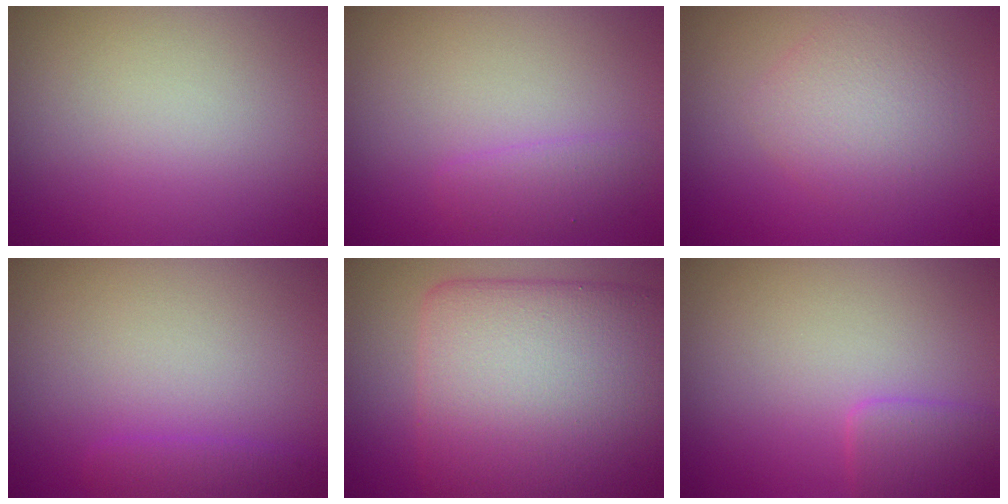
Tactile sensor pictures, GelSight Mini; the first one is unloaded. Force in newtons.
{"total": 1.6, "press": 1.6, "slide": 0.1}
{"total": 3.0, "press": 3.0, "slide": 0.1}
{"total": 1.5, "press": 1.5, "slide": 0.2}
{"total": 13.7, "press": 13.7, "slide": 0.1}
{"total": 2.1, "press": 2.1, "slide": 0.1}